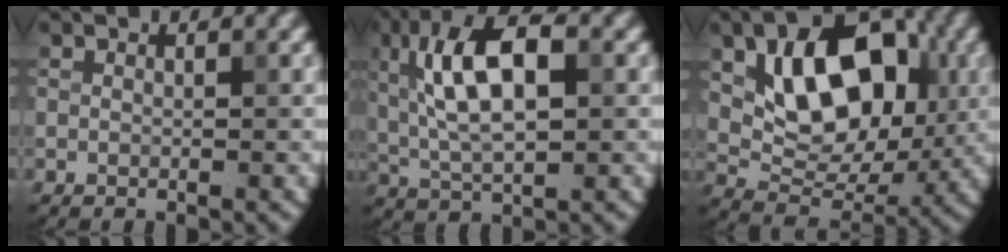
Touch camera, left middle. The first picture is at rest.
{"total": 8.5, "force": [1.9, 3.3, 7.6], "torque": [-0.137, 0.016, 0.027]}
{"total": 10.4, "force": [2.4, 6.7, 7.6], "torque": [-0.128, -0.001, 0.039]}